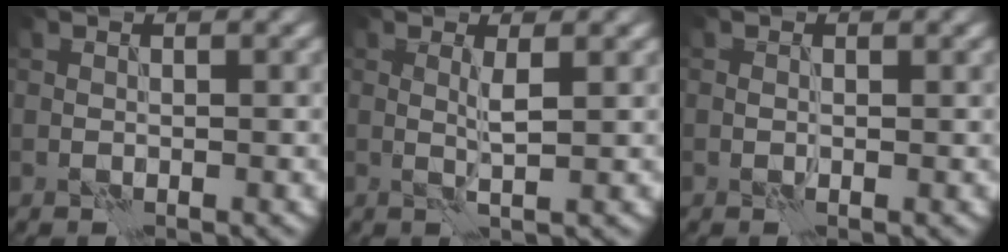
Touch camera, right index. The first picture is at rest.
{"total": 1.6, "force": [0.4, 0.1, 1.6], "torque": [-0.034, 0.000, 0.004]}
{"total": 0.7, "force": [0.0, 0.5, 0.5], "torque": [-0.008, -0.001, -0.001]}